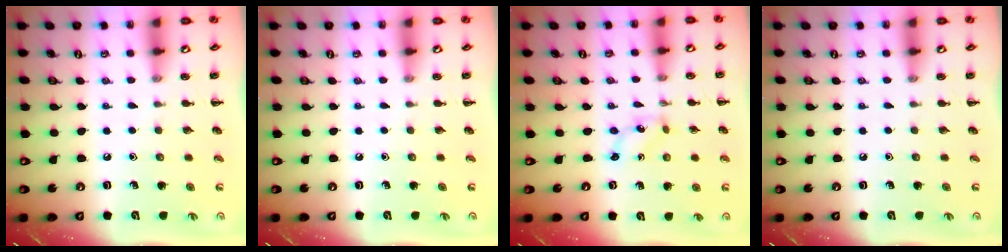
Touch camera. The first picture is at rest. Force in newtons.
{"total": 0.0}
{"total": 1.1, "press": 1.1, "slide": 0.1}
{"total": 0.0}